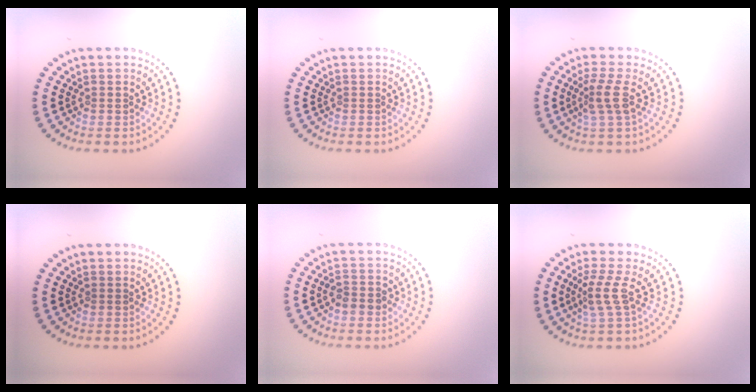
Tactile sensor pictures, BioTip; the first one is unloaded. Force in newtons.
{"total": 0.0}
{"total": 2.3, "press": 1.6, "slide": 1.6}
{"total": 0.0}
{"total": 1.7, "press": 1.6, "slide": 0.3}
{"total": 2.4, "press": 1.6, "slide": 1.7}